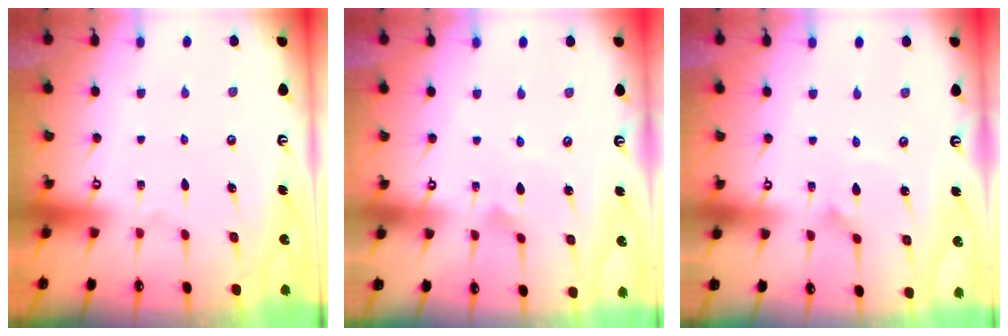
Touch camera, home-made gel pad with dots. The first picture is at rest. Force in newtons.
{"total": 2.9, "press": 2.9, "slide": 0.2}
{"total": 1.0, "press": 1.0, "slide": 0.0}